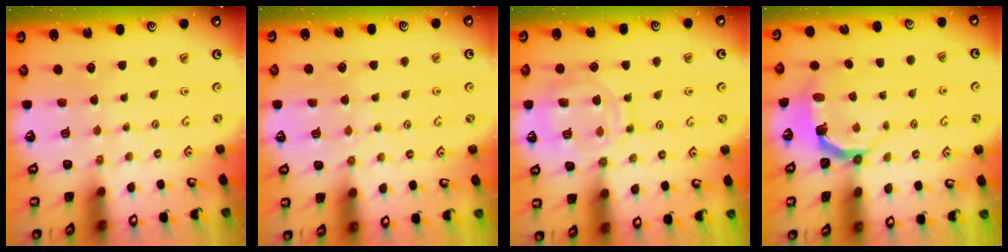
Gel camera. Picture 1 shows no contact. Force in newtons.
{"total": 6.3, "press": 6.3, "slide": 0.7}
{"total": 13.7, "press": 13.7, "slide": 1.2}
{"total": 4.8, "press": 3.2, "slide": 3.6}